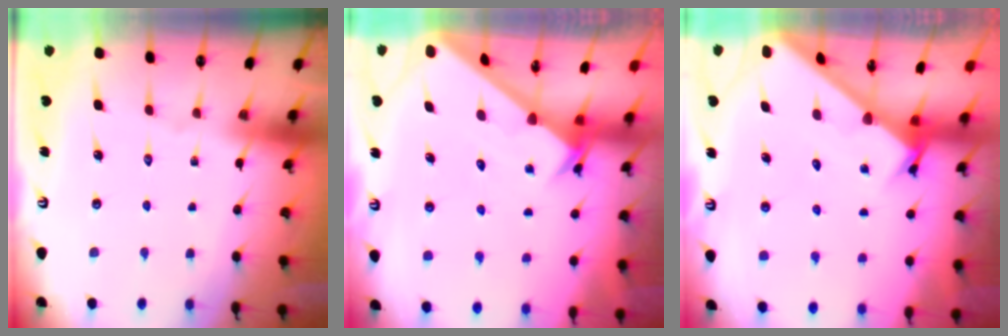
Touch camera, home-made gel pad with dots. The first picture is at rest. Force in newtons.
{"total": 2.4, "press": 2.4, "slide": 0.2}
{"total": 2.7, "press": 2.7, "slide": 0.2}